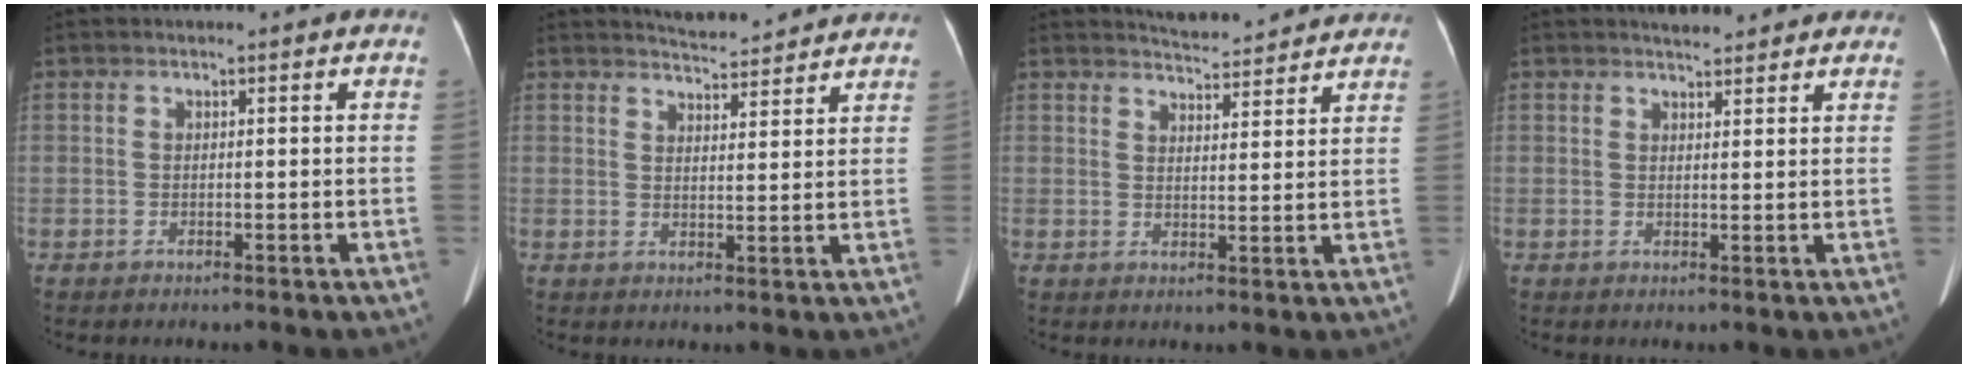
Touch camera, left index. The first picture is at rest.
{"total": 8.3, "force": [8.1, 0.9, 1.5], "torque": [-0.028, 0.009, 0.101]}
{"total": 9.1, "force": [8.9, 1.1, 1.7], "torque": [-0.028, 0.007, 0.108]}
{"total": 5.5, "force": [5.0, 1.5, 1.7], "torque": [-0.017, 0.013, 0.056]}